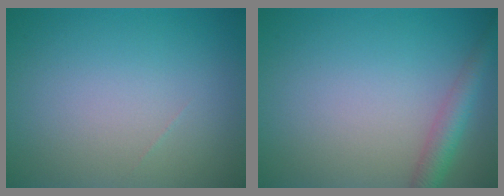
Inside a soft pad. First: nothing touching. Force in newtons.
{"total": 2.9, "press": 2.9, "slide": 0.1}